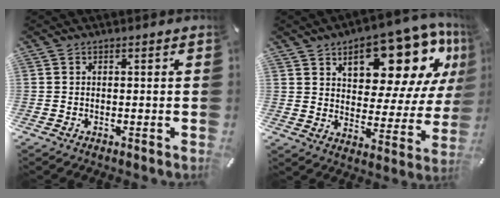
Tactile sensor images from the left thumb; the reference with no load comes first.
{"total": 19.6, "force": [12.2, 9.6, 11.9], "torque": [-0.157, -0.083, 0.201]}